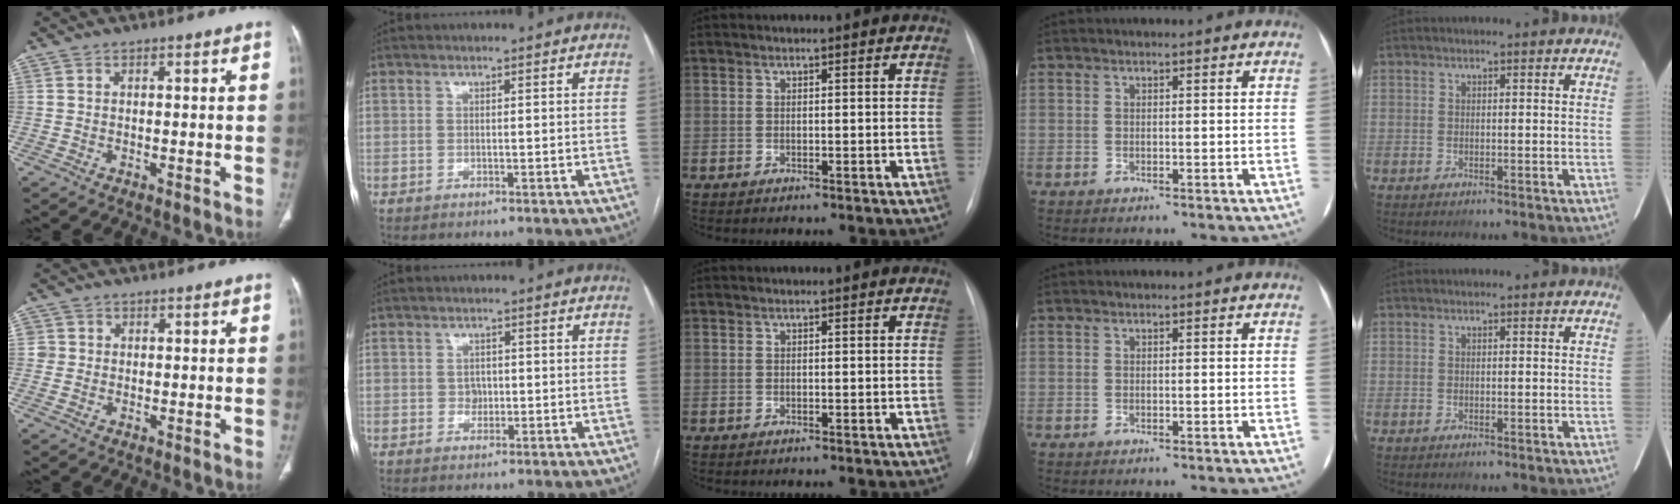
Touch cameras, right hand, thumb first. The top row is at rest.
{"thumb": {"total": 1.8, "force": [0.1, 1.8, 0.1], "torque": [0.012, 0.006, -0.001]}, "index": {"total": 1.6, "force": [-0.1, 1.4, 0.8], "torque": [-0.011, 0.003, 0.000]}}